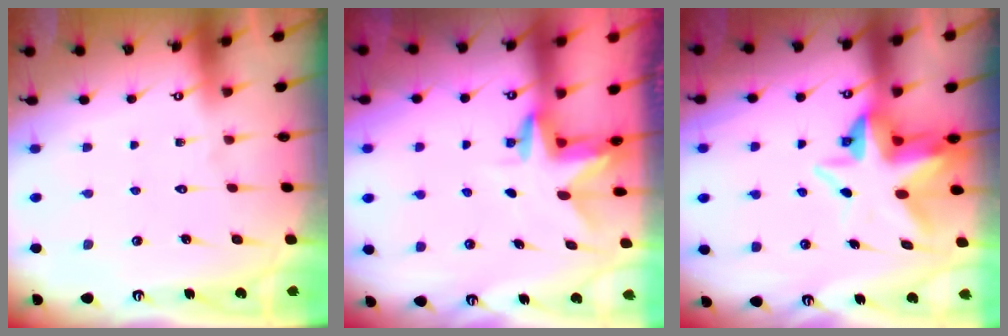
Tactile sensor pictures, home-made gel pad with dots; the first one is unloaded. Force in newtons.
{"total": 2.7, "press": 2.7, "slide": 0.1}
{"total": 6.9, "press": 6.7, "slide": 1.5}